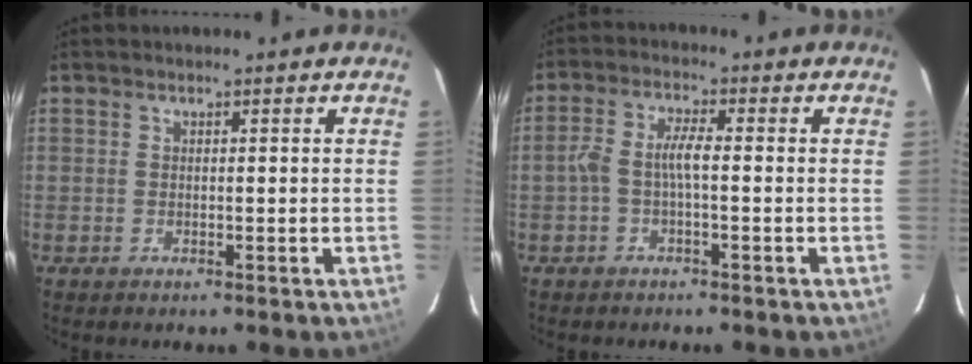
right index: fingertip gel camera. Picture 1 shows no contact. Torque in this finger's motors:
{"motor_torque": [0.06, -0.09, 0.33, 0.09]}